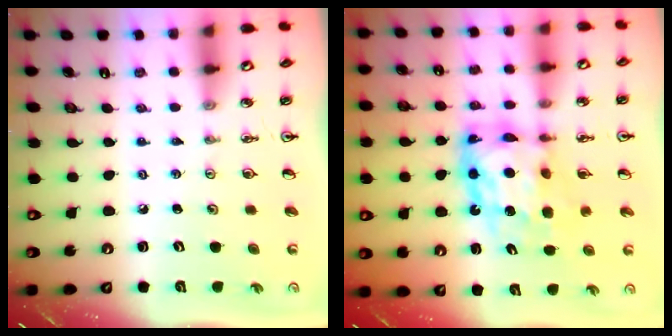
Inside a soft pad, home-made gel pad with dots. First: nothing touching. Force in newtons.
{"total": 12.2, "press": 12.1, "slide": 1.2}